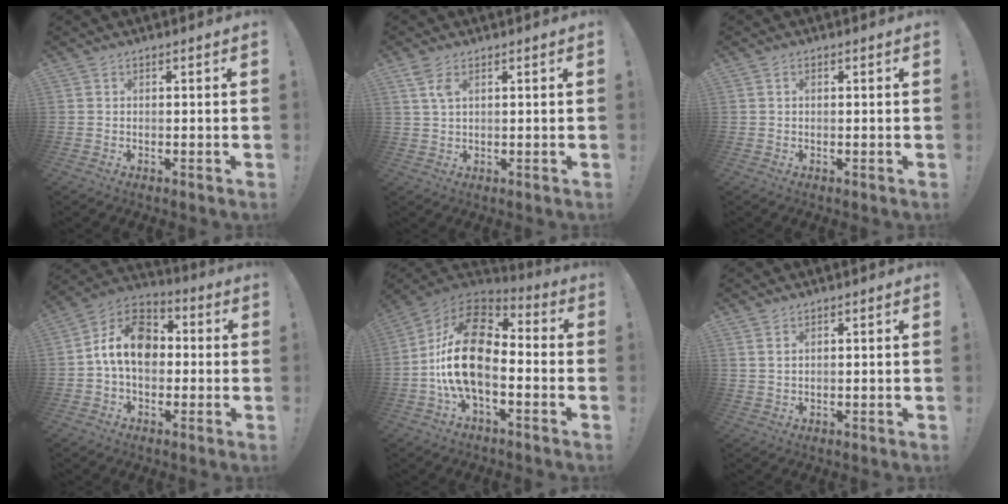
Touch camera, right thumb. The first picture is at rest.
{"total": 4.3, "force": [2.3, 1.7, 3.3], "torque": [-0.068, -0.001, 0.042]}
{"total": 0.7, "force": [0.2, 0.3, 0.6], "torque": [-0.003, -0.001, 0.002]}
{"total": 14.0, "force": [1.0, 10.1, 9.7], "torque": [-0.154, 0.019, 0.024]}
{"total": 19.6, "force": [-2.3, 11.2, 15.9], "torque": [-0.306, 0.023, -0.034]}
{"total": 1.7, "force": [1.2, 0.6, 1.1], "torque": [-0.020, -0.005, 0.021]}